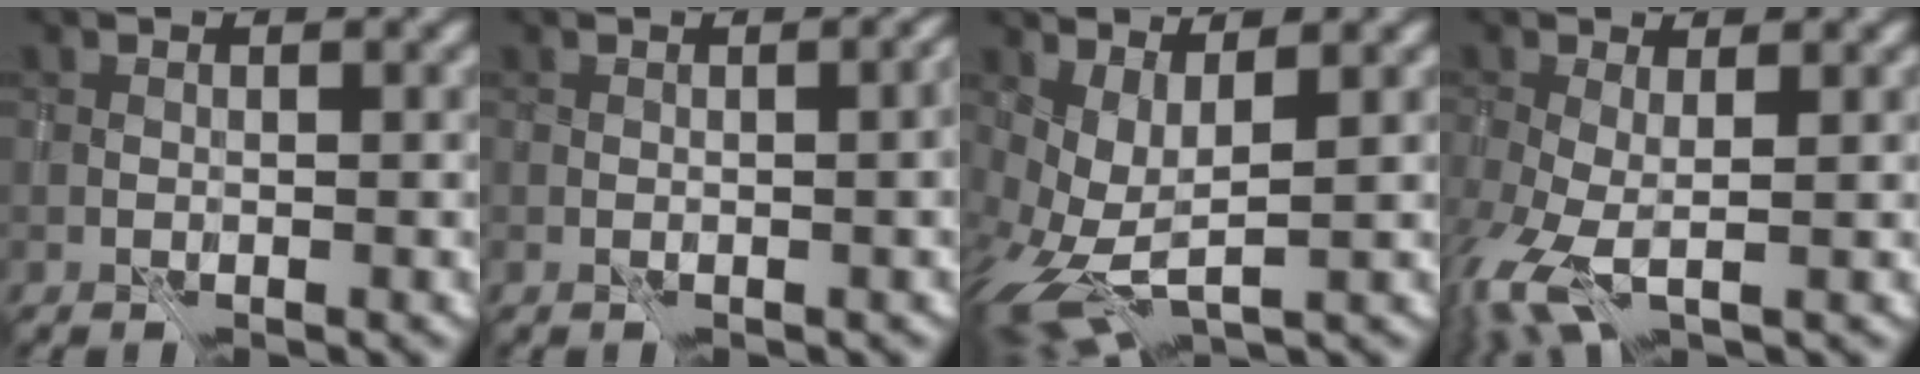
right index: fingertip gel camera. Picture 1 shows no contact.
{"total": 4.0, "force": [-0.3, 1.8, 3.5], "torque": [-0.013, 0.004, 0.007]}
{"total": 4.2, "force": [0.2, 1.8, 3.8], "torque": [-0.096, -0.008, 0.003]}
{"total": 3.5, "force": [-1.2, 1.3, 3.1], "torque": [-0.087, -0.017, -0.031]}